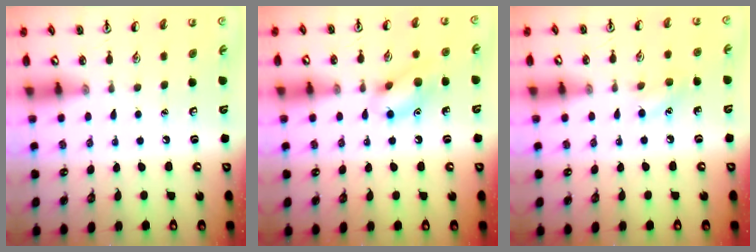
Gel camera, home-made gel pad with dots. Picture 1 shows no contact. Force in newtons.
{"total": 10.5, "press": 10.5, "slide": 0.6}
{"total": 6.9, "press": 6.6, "slide": 2.0}